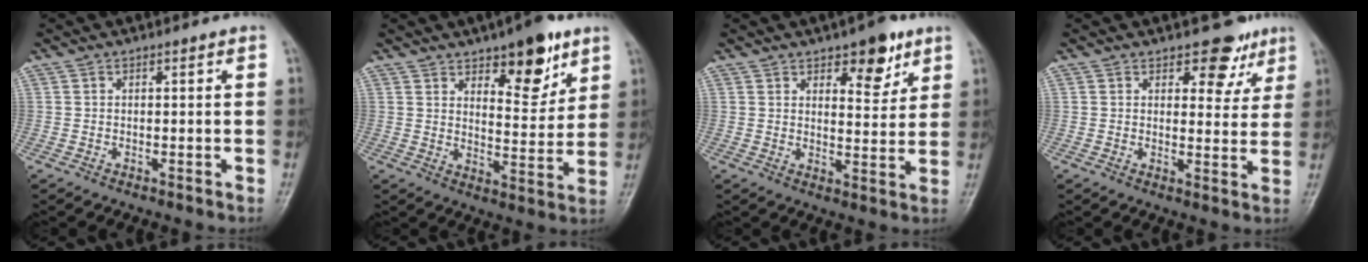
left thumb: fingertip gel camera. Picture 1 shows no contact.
{"total": 11.9, "force": [7.3, 4.9, 8.0], "torque": [-0.080, -0.047, 0.111]}
{"total": 8.3, "force": [5.1, 3.8, 5.4], "torque": [-0.045, -0.029, 0.070]}
{"total": 6.9, "force": [4.5, 3.8, 3.5], "torque": [-0.005, -0.024, 0.059]}